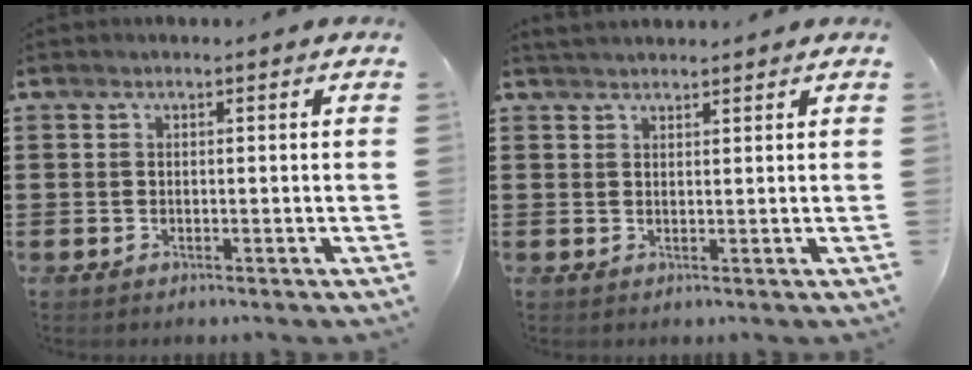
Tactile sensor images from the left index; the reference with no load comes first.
{"total": 1.7, "force": [1.7, 0.3, 0.1], "torque": [-0.006, 0.000, 0.034]}